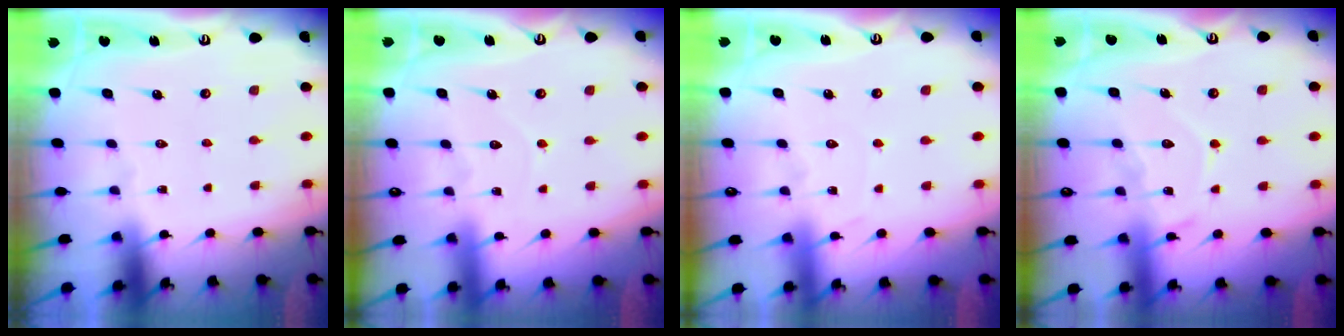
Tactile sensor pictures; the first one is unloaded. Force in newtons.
{"total": 3.7, "press": 3.7, "slide": 0.3}
{"total": 3.7, "press": 3.7, "slide": 0.6}
{"total": 11.9, "press": 11.8, "slide": 1.1}